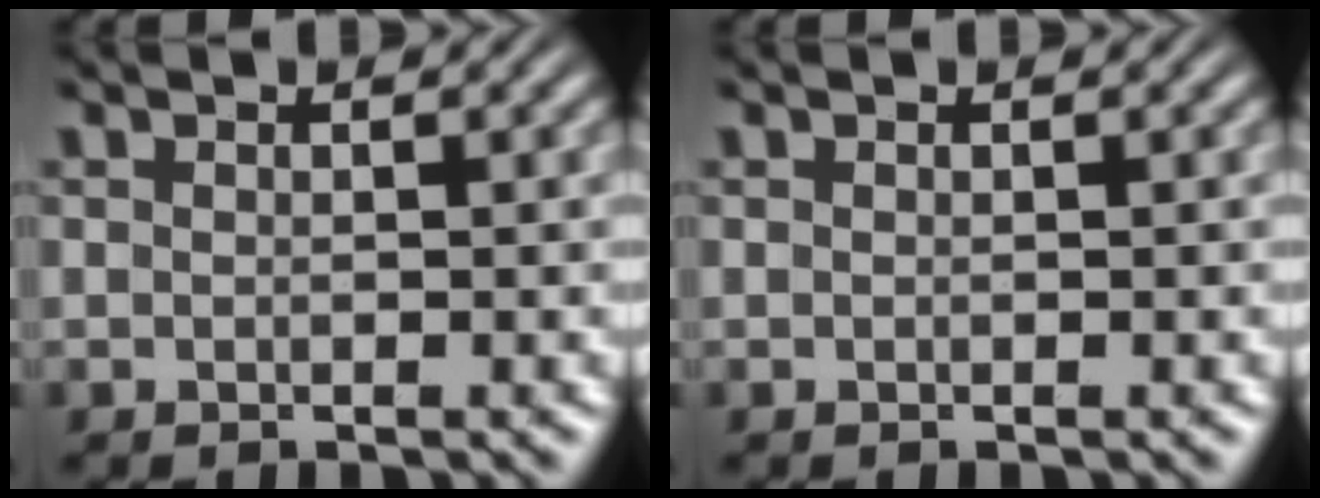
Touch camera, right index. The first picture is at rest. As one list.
[{"total": 0.0}]